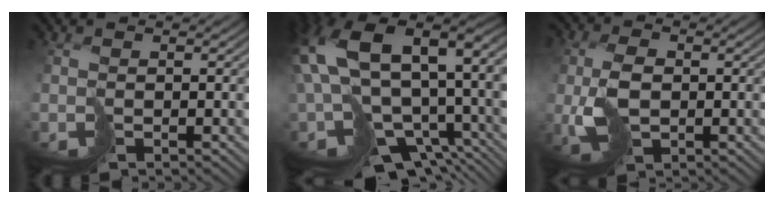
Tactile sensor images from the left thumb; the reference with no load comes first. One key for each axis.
{"total": 16.8, "fx": -0.4, "fy": 11.1, "fz": 12.7, "tx": -0.292, "ty": -0.064, "tz": 0.078}
{"total": 5.6, "fx": 0.1, "fy": 3.5, "fz": 4.4, "tx": -0.102, "ty": 0.000, "tz": 0.006}